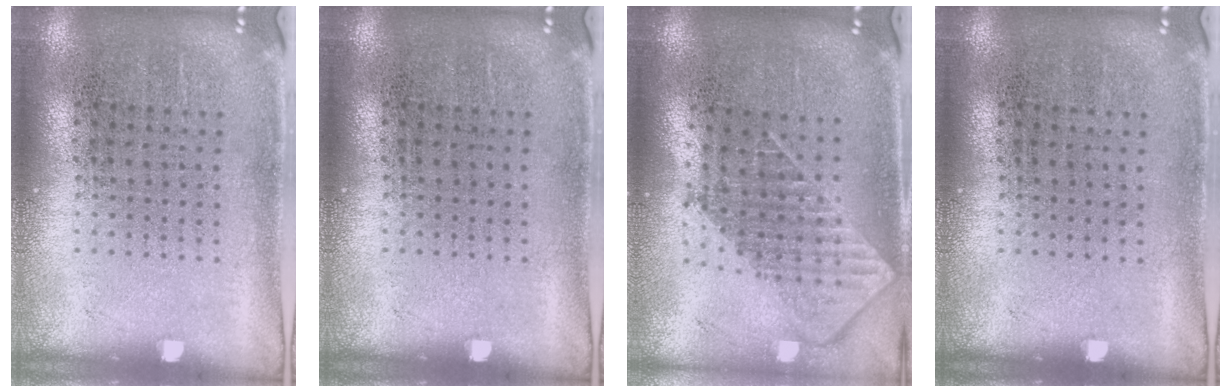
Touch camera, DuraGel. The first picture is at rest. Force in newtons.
{"total": 0.0}
{"total": 2.0, "press": 1.5, "slide": 1.3}
{"total": 0.0}